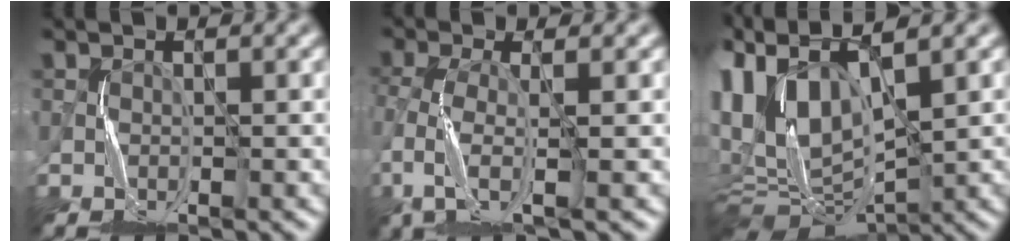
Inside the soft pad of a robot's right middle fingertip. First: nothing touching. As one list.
[{"total": 3.4, "force": [-1.9, 0.9, 2.7], "torque": [-0.080, -0.010, -0.043]}, {"total": 10.1, "force": [2.3, 5.6, 8.1], "torque": [-0.176, 0.011, 0.040]}]